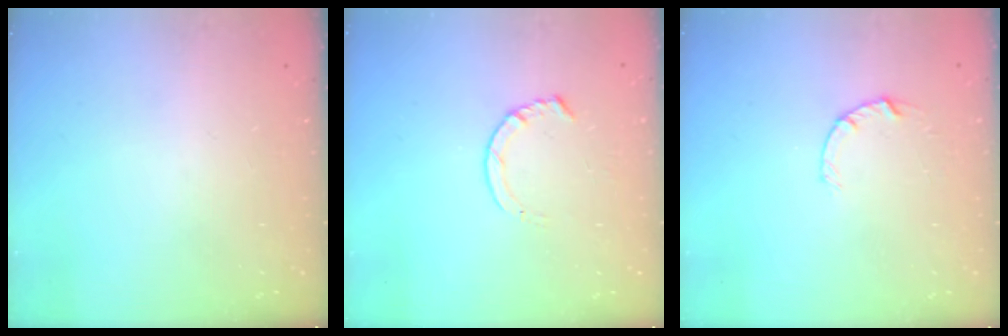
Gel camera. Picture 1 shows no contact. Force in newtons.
{"total": 4.6, "press": 4.6, "slide": 0.5}
{"total": 4.5, "press": 4.4, "slide": 0.5}